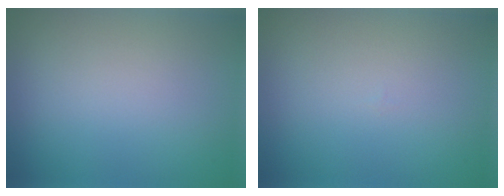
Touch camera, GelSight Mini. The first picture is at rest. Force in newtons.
{"total": 0.0}